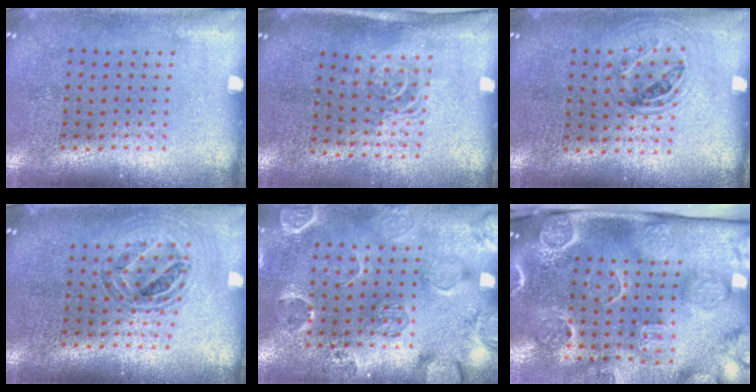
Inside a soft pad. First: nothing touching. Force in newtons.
{"total": 1.6, "press": 1.3, "slide": 1.0}
{"total": 1.0, "press": 0.9, "slide": 0.3}
{"total": 0.9, "press": 0.9, "slide": 0.0}
{"total": 2.5, "press": 2.0, "slide": 1.5}
{"total": 4.8, "press": 3.6, "slide": 3.3}